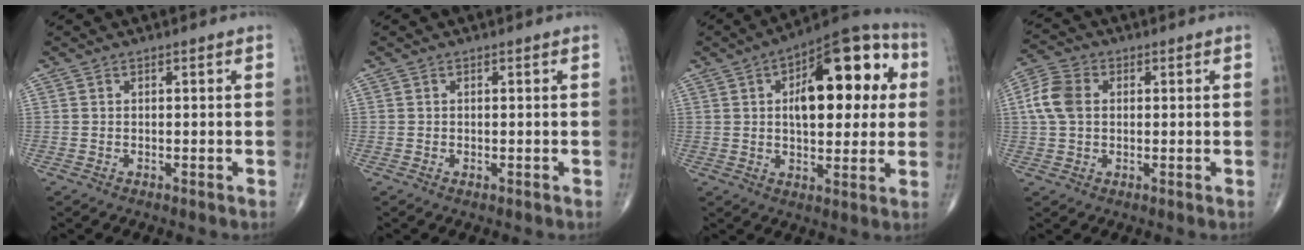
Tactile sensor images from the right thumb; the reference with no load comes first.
{"total": 0.0}
{"total": 20.4, "force": [4.3, 9.7, 17.4], "torque": [-0.206, 0.018, 0.055]}
{"total": 7.1, "force": [0.9, 5.1, 4.9], "torque": [-0.106, 0.015, 0.013]}